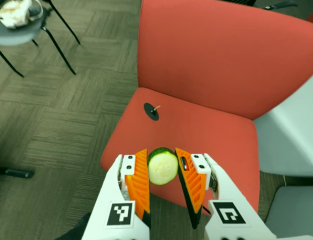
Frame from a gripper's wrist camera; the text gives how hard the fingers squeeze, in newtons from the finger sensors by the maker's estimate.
{"total": 9.7, "left": 10.5, "right": 9.0}